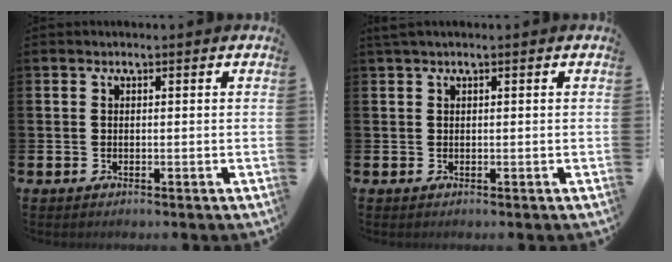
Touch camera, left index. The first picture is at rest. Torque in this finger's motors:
{"motor_torque": [0.08, -0.38, 0.21, 0.07]}